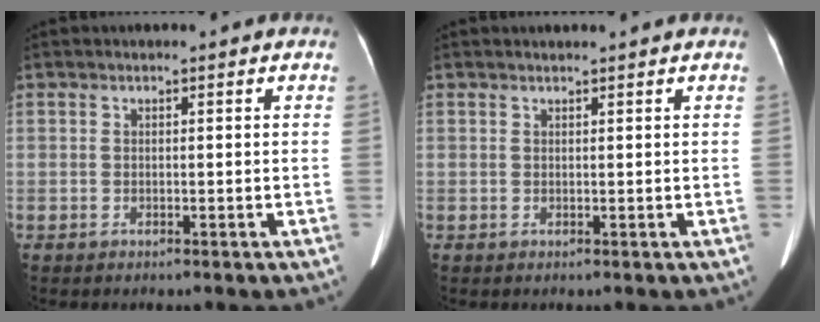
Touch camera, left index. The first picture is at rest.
{"total": 1.9, "force": [1.8, -0.1, 0.6], "torque": [-0.009, 0.011, 0.026]}